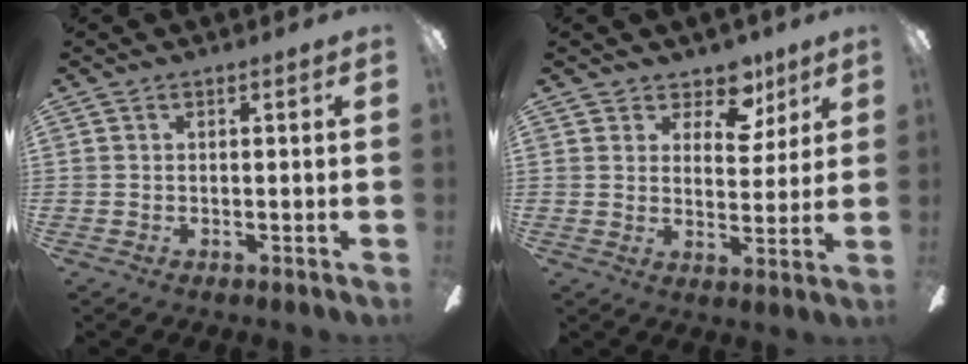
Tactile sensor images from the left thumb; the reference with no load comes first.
{"total": 8.6, "force": [5.9, 5.3, 3.3], "torque": [-0.041, -0.032, 0.104]}